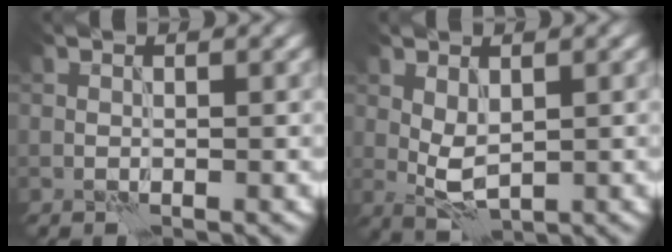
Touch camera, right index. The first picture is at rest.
{"total": 2.7, "force": [0.5, 1.4, 2.3], "torque": [-0.049, -0.001, 0.014]}